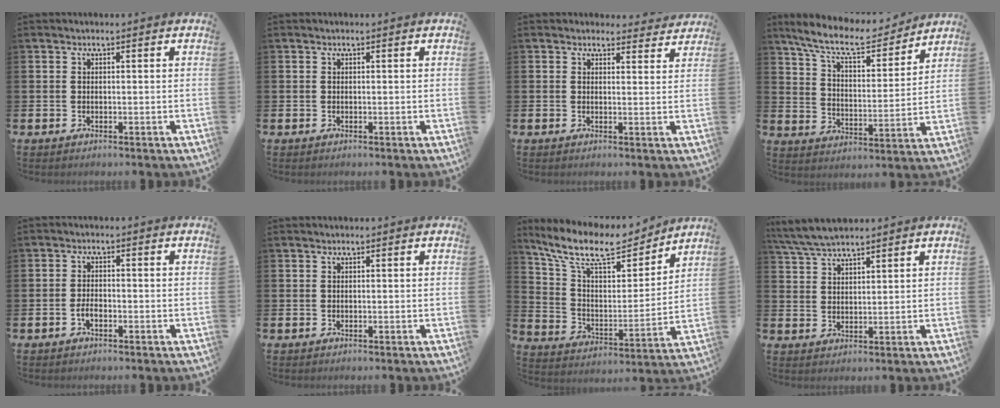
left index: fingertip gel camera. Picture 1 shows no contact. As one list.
[{"total": 0.0}, {"total": 2.5, "force": [2.4, 0.8, 0.0], "torque": [0.015, -0.016, 0.038]}, {"total": 9.9, "force": [8.9, 2.2, 3.8], "torque": [-0.107, -0.054, 0.153]}, {"total": 1.9, "force": [-0.8, 0.9, 1.4], "torque": [-0.026, 0.002, -0.016]}, {"total": 0.0}, {"total": 12.3, "force": [10.5, 3.7, 5.2], "torque": [-0.134, -0.063, 0.181]}, {"total": 5.2, "force": [4.9, 0.7, 1.5], "torque": [-0.048, -0.014, 0.091]}]